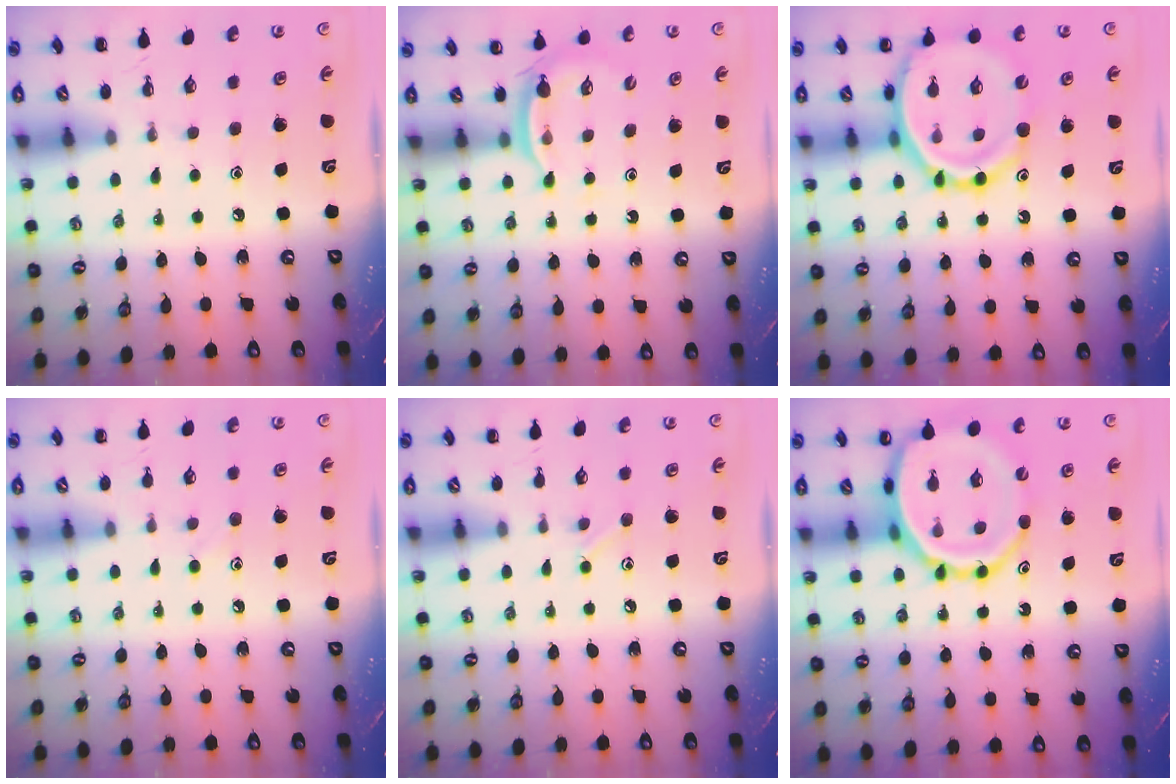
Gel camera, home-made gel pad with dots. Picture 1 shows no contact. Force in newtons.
{"total": 3.2, "press": 3.1, "slide": 0.8}
{"total": 17.0, "press": 16.6, "slide": 3.6}
{"total": 5.3, "press": 4.9, "slide": 2.0}
{"total": 4.4, "press": 4.2, "slide": 1.3}
{"total": 15.8, "press": 15.5, "slide": 2.9}